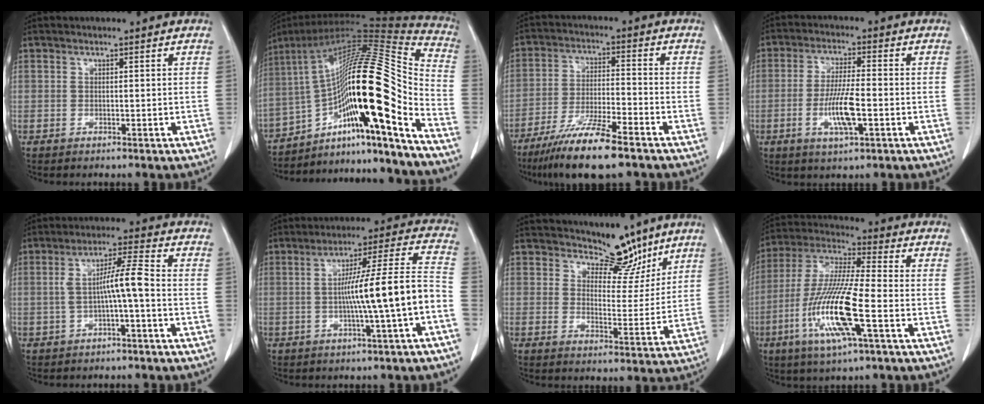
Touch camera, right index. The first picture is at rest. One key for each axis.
{"total": 25.7, "fx": -11.6, "fy": 1.6, "fz": 22.9, "tx": -0.342, "ty": 0.031, "tz": -0.185}
{"total": 11.5, "fx": -8.1, "fy": 0.9, "fz": 8.1, "tx": -0.151, "ty": -0.030, "tz": -0.146}
{"total": 7.5, "fx": -2.1, "fy": 1.2, "fz": 7.1, "tx": -0.141, "ty": -0.006, "tz": -0.038}
{"total": 6.3, "fx": -0.9, "fy": 0.1, "fz": 6.3, "tx": -0.115, "ty": 0.020, "tz": -0.014}
{"total": 12.8, "fx": -2.9, "fy": -0.9, "fz": 12.5, "tx": -0.193, "ty": 0.019, "tz": -0.047}
{"total": 7.4, "fx": 6.3, "fy": 3.2, "fz": 2.3, "tx": -0.015, "ty": -0.014, "tz": 0.094}
{"total": 15.3, "fx": -4.9, "fy": 1.0, "fz": 14.4, "tx": -0.299, "ty": -0.015, "tz": -0.096}